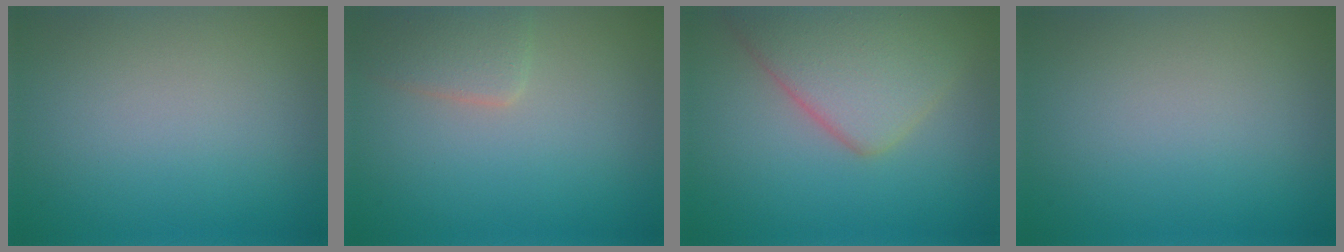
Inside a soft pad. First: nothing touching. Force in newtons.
{"total": 2.6, "press": 2.5, "slide": 0.3}
{"total": 6.5, "press": 6.5, "slide": 0.1}
{"total": 0.0}